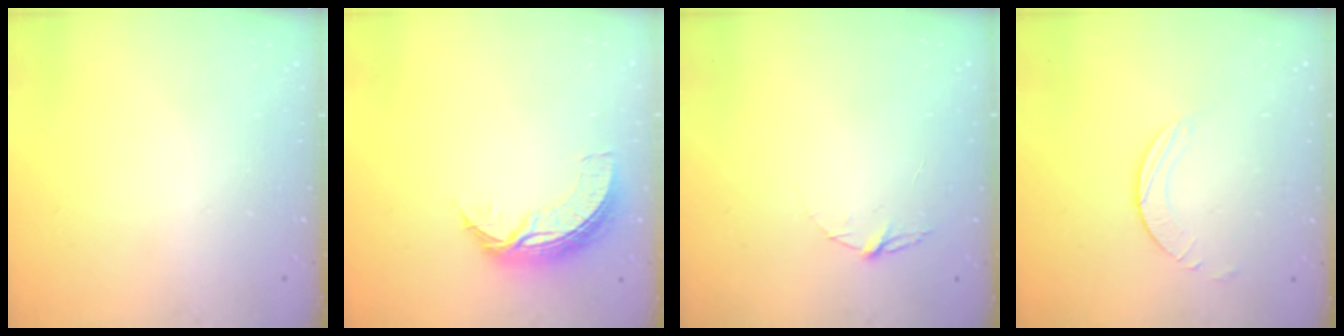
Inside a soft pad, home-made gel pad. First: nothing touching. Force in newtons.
{"total": 8.4, "press": 8.4, "slide": 0.2}
{"total": 4.0, "press": 4.0, "slide": 0.5}
{"total": 1.6, "press": 1.6, "slide": 0.2}